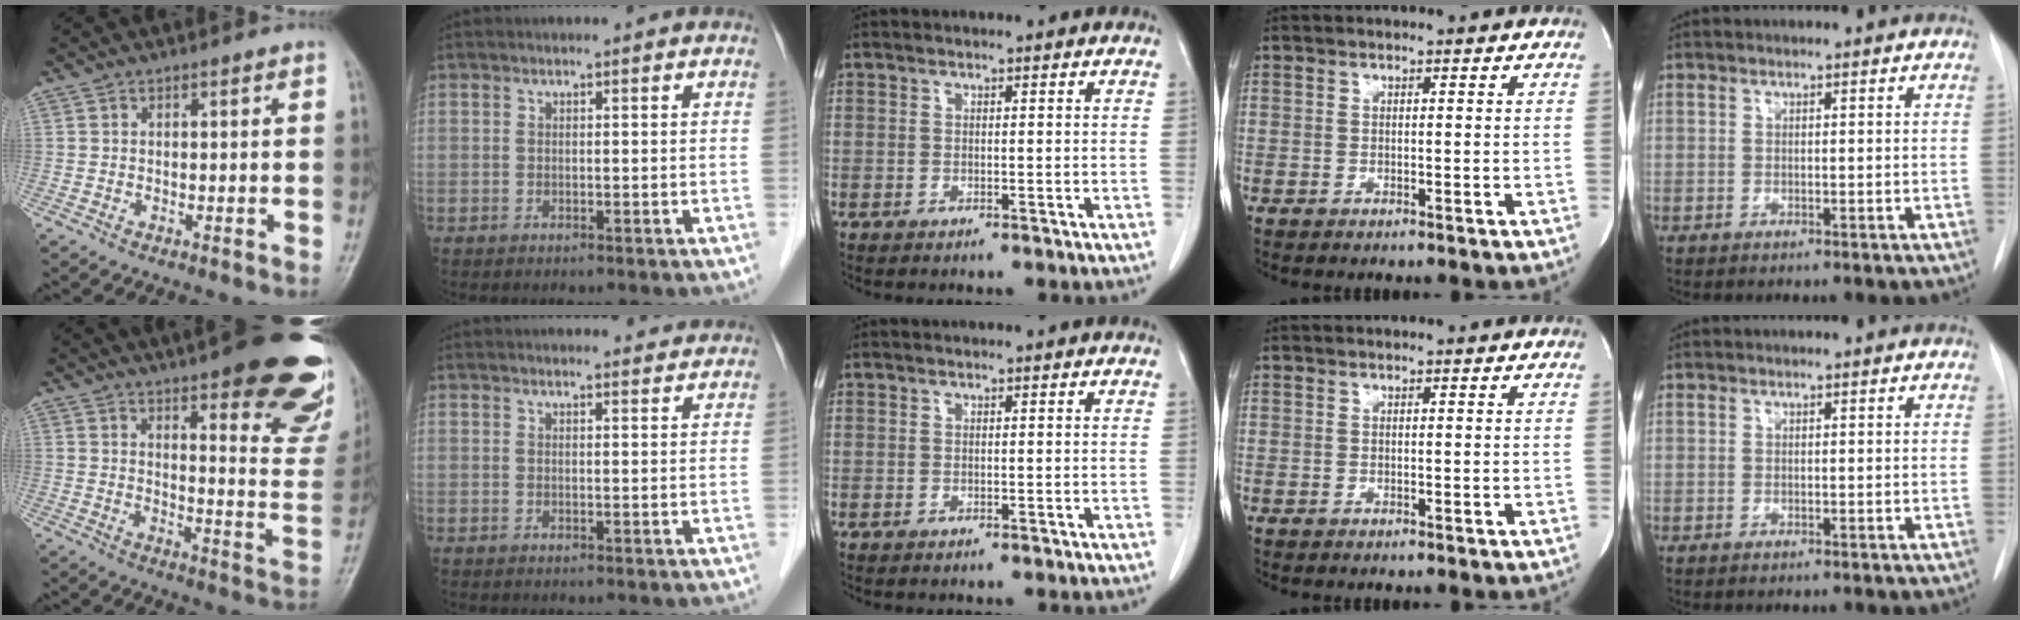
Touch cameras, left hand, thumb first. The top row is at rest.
{"thumb": {"total": 27.9, "force": [18.7, 7.4, 19.4], "torque": [-0.191, -0.085, 0.227]}, "index": {"total": 6.6, "force": [6.3, 1.0, 1.3], "torque": [-0.008, 0.016, 0.065]}}